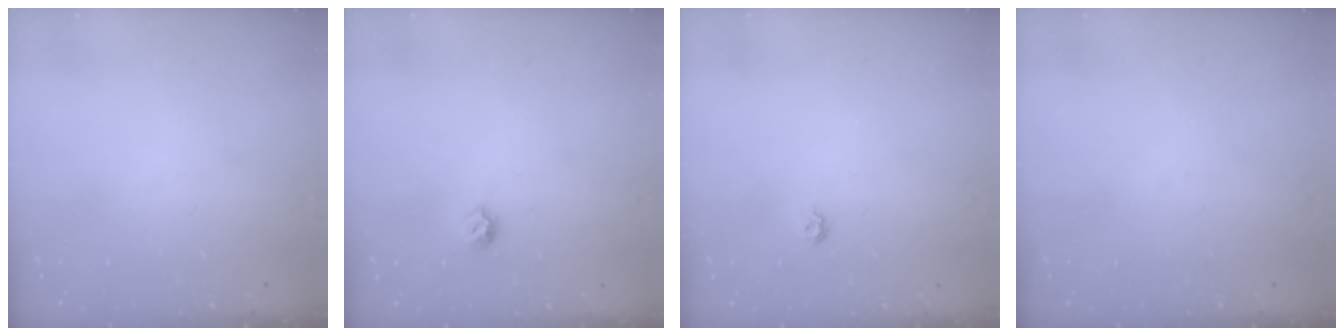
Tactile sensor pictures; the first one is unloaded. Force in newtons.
{"total": 4.0, "press": 3.9, "slide": 0.8}
{"total": 4.6, "press": 4.6, "slide": 0.7}
{"total": 0.0}